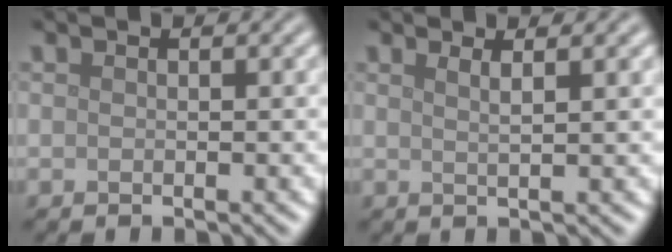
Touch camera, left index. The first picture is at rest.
{"total": 2.3, "force": [1.2, 0.8, 1.7], "torque": [-0.015, 0.009, 0.001]}